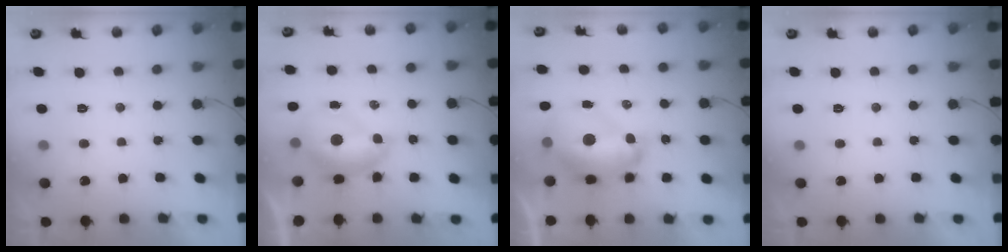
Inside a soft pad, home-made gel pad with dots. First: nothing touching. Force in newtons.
{"total": 8.0, "press": 7.9, "slide": 1.0}
{"total": 14.1, "press": 14.0, "slide": 1.4}
{"total": 0.0}